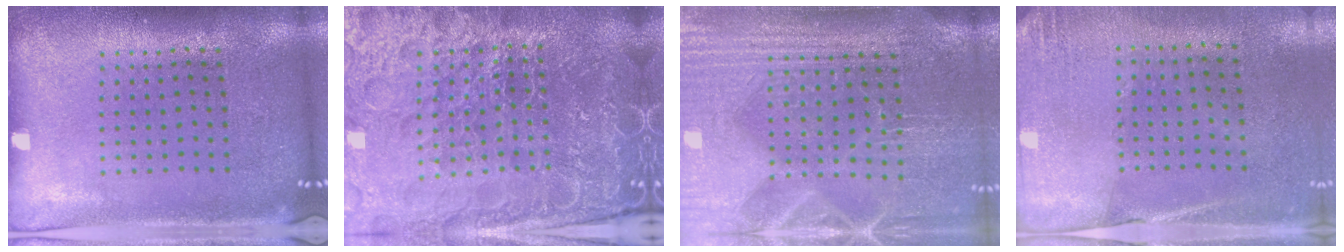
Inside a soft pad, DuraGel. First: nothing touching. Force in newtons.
{"total": 6.5, "press": 5.7, "slide": 3.1}
{"total": 4.0, "press": 3.8, "slide": 1.3}
{"total": 2.6, "press": 2.3, "slide": 1.1}